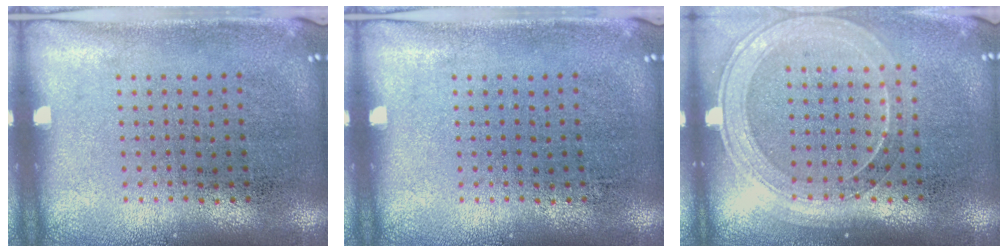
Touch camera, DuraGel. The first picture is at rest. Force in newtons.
{"total": 0.0}
{"total": 1.8, "press": 1.6, "slide": 0.8}